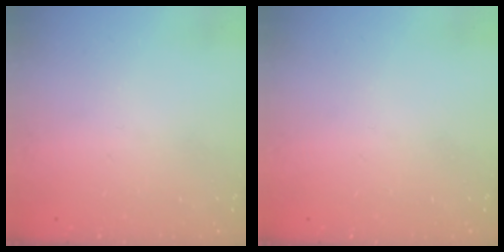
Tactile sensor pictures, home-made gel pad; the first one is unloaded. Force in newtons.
{"total": 0.0}